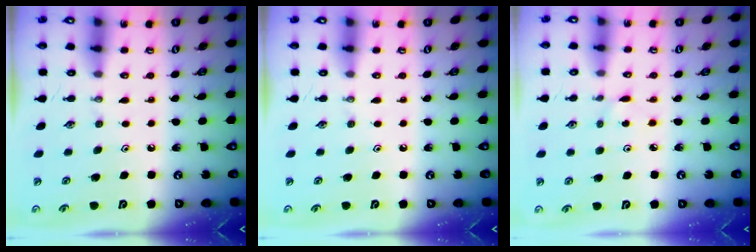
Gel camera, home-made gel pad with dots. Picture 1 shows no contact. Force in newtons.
{"total": 0.0}
{"total": 1.0, "press": 1.0, "slide": 0.1}